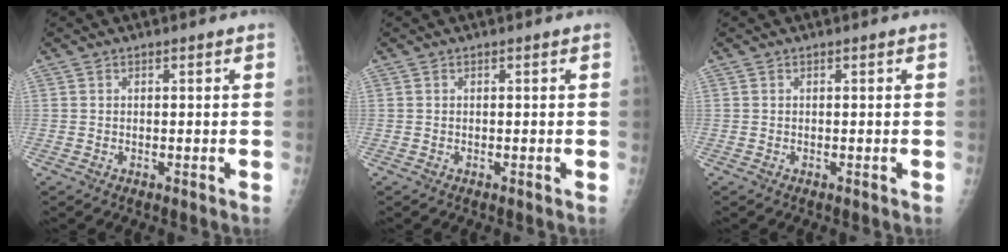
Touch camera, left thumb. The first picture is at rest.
{"total": 0.0}
{"total": 0.0}